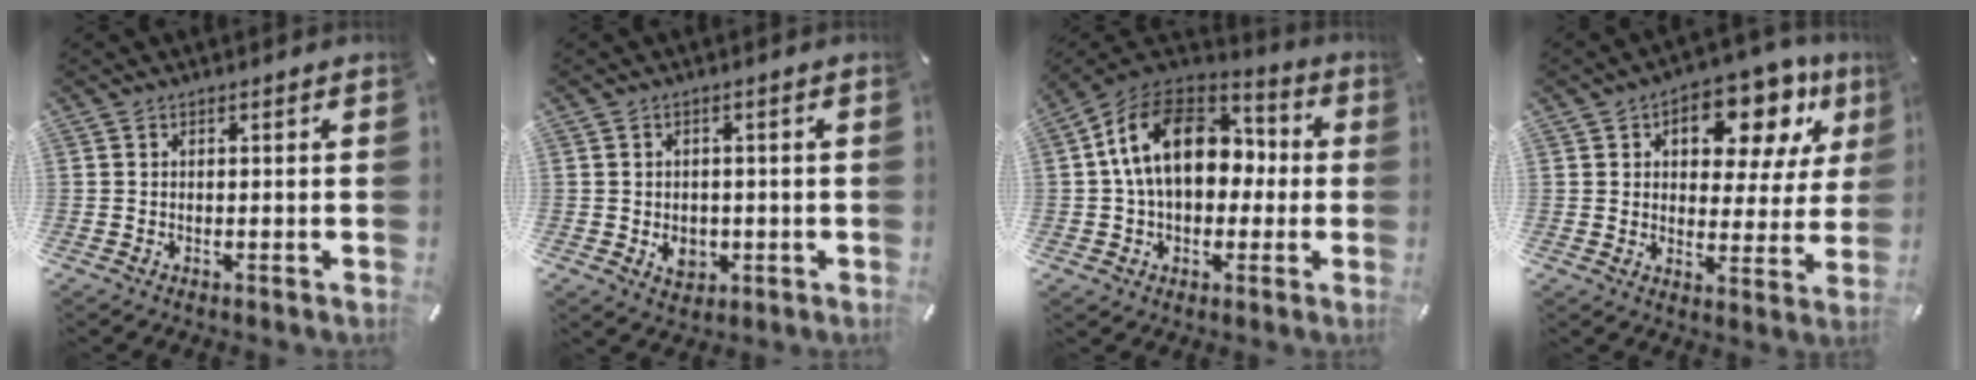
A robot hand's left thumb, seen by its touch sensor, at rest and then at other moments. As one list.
[{"total": 4.6, "force": [-0.9, 3.8, 2.4], "torque": [-0.032, -0.004, -0.018]}, {"total": 18.7, "force": [2.2, 13.6, 12.6], "torque": [-0.235, 0.013, 0.035]}, {"total": 14.3, "force": [8.5, 7.8, 8.4], "torque": [-0.115, -0.052, 0.144]}]